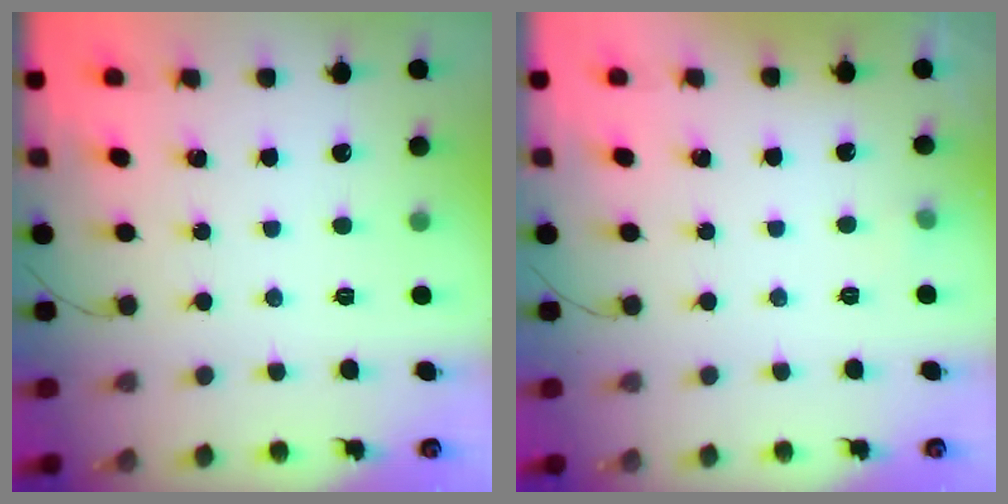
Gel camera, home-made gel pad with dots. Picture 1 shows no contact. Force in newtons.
{"total": 7.5, "press": 2.8, "slide": 6.9}